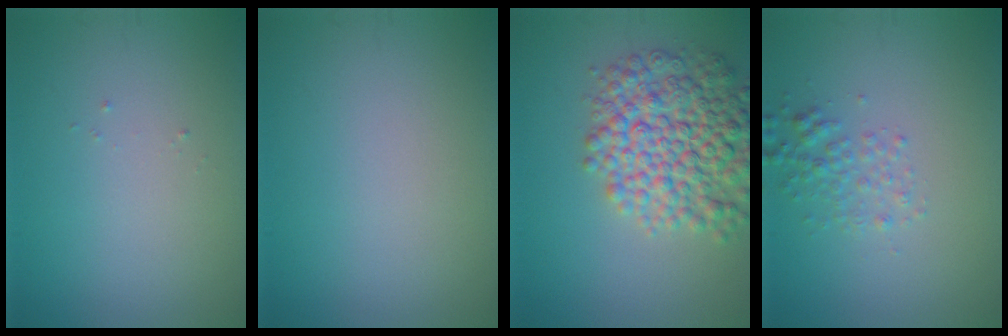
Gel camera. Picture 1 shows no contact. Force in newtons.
{"total": 0.0}
{"total": 8.2, "press": 8.2, "slide": 0.3}
{"total": 2.0, "press": 2.0, "slide": 0.1}